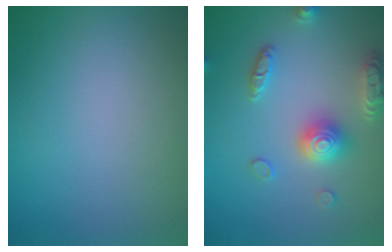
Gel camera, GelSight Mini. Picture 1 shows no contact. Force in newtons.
{"total": 4.9, "press": 4.8, "slide": 0.8}